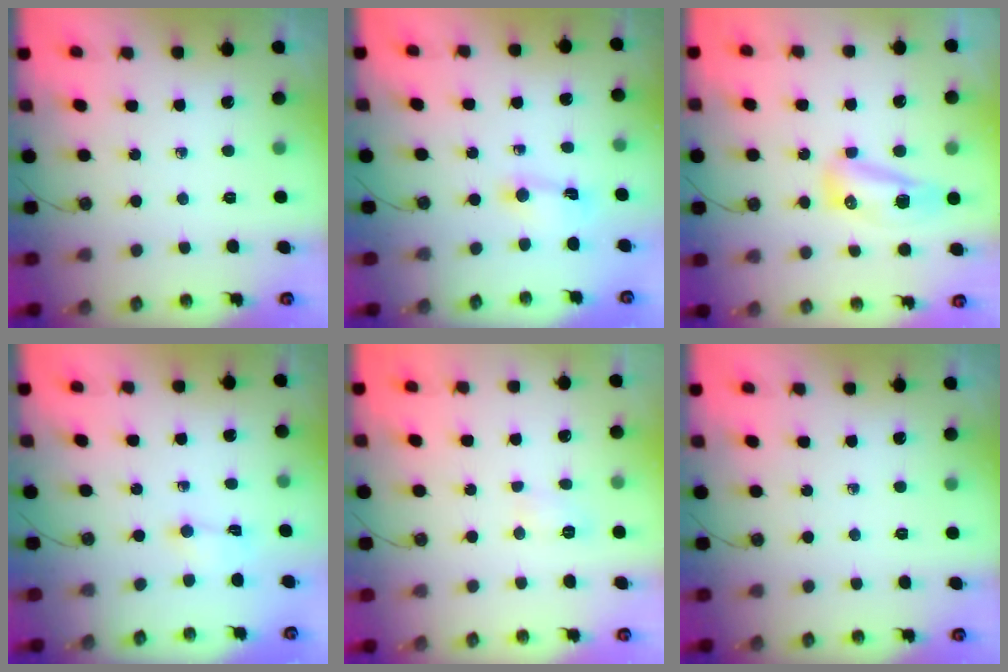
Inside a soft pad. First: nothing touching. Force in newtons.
{"total": 1.9, "press": 1.9, "slide": 0.4}
{"total": 8.2, "press": 8.1, "slide": 1.3}
{"total": 1.2, "press": 1.0, "slide": 0.6}
{"total": 3.9, "press": 3.9, "slide": 0.4}
{"total": 0.0}